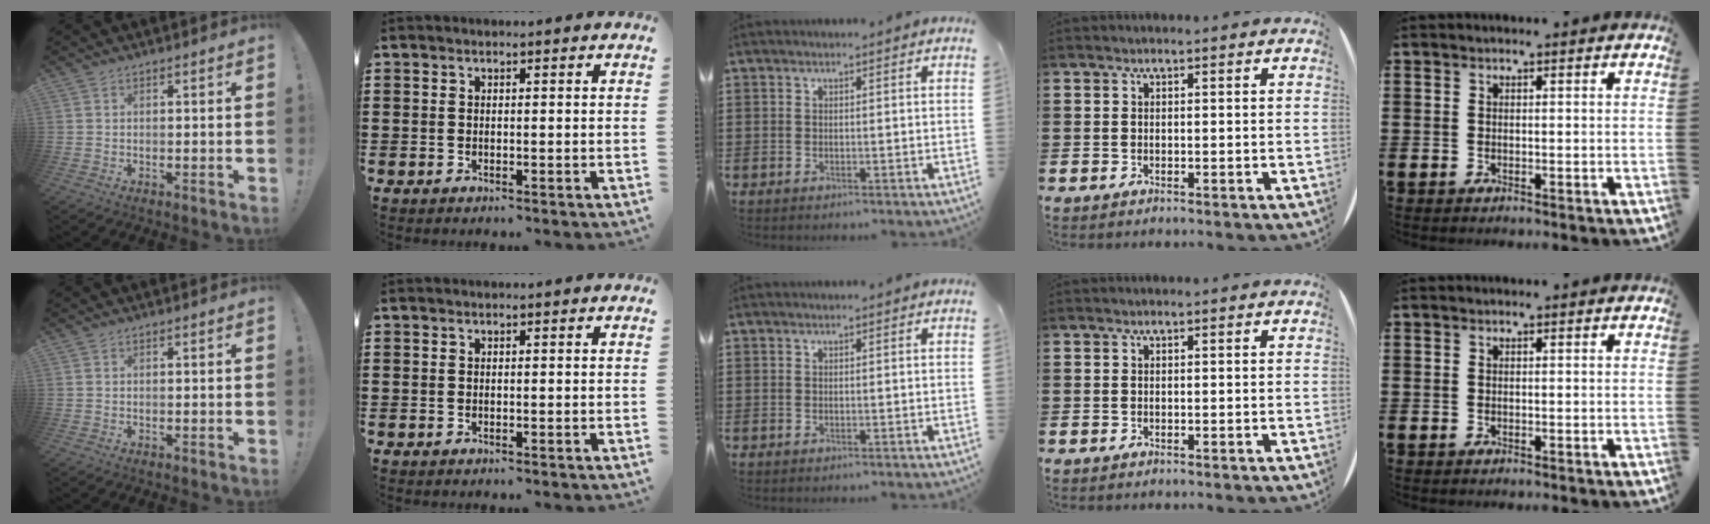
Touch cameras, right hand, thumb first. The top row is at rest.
{}